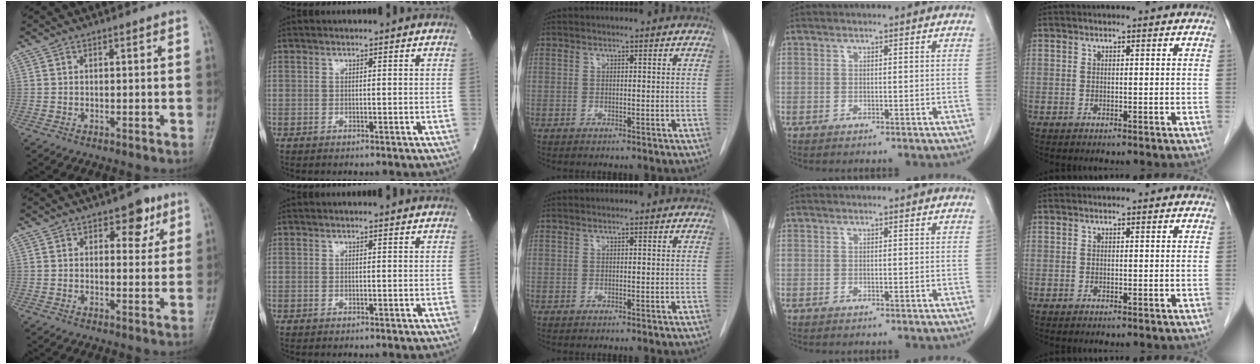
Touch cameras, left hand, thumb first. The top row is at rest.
{"thumb": {"total": 5.5, "force": [3.0, 3.3, 3.2], "torque": [-0.010, -0.012, 0.037]}, "index": {"total": 1.6, "force": [1.6, 0.0, 0.2], "torque": [-0.011, -0.004, 0.010]}}